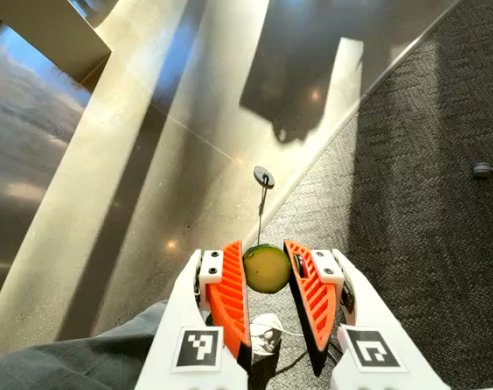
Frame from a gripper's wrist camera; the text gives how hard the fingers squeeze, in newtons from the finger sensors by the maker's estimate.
{"total": 8.2, "left": 8.0, "right": 8.4}